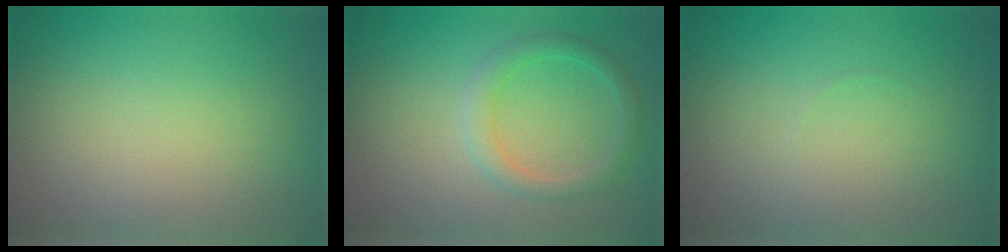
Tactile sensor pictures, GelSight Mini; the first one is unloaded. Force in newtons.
{"total": 2.2, "press": 2.2, "slide": 0.1}
{"total": 0.0}